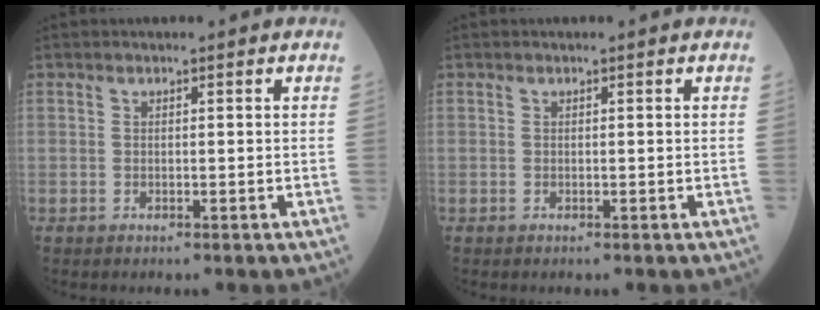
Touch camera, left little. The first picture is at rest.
{"total": 0.0}